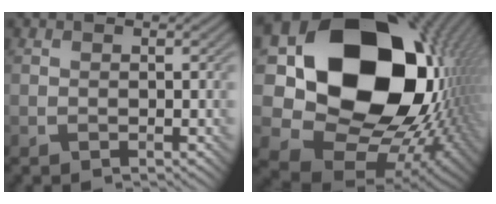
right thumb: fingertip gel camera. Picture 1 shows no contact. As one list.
[{"total": 22.3, "force": [3.7, 17.4, 13.5], "torque": [-0.310, -0.037, 0.110]}]